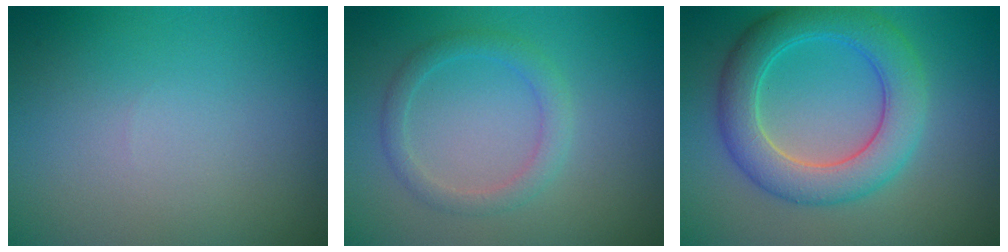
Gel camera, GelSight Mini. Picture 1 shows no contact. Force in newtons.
{"total": 2.1, "press": 2.1, "slide": 0.1}
{"total": 6.1, "press": 6.1, "slide": 0.2}